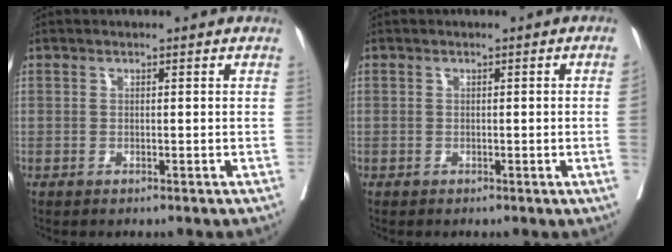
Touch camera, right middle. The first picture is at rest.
{"total": 1.2, "force": [-0.2, -0.3, 1.2], "torque": [-0.016, -0.002, -0.001]}